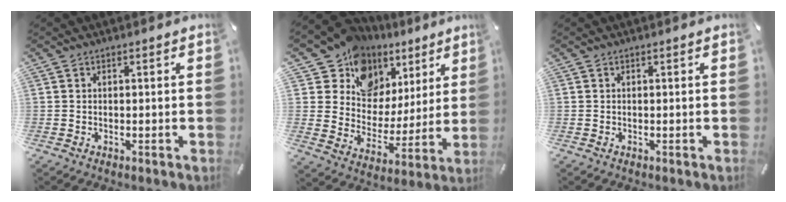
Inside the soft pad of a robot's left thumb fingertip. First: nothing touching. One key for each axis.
{"total": 12.7, "fx": 8.4, "fy": 9.4, "fz": 1.8, "tx": -0.046, "ty": -0.077, "tz": 0.154}
{"total": 0.0}